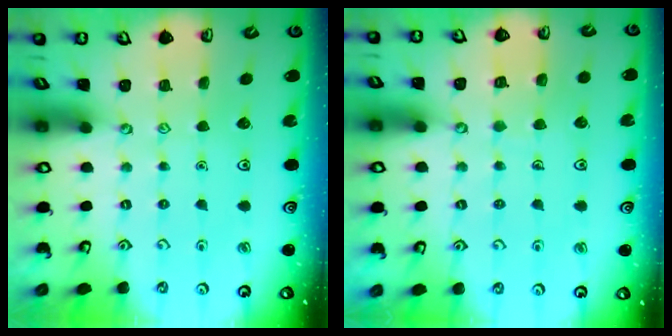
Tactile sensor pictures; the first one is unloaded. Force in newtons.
{"total": 5.6, "press": 5.6, "slide": 0.5}